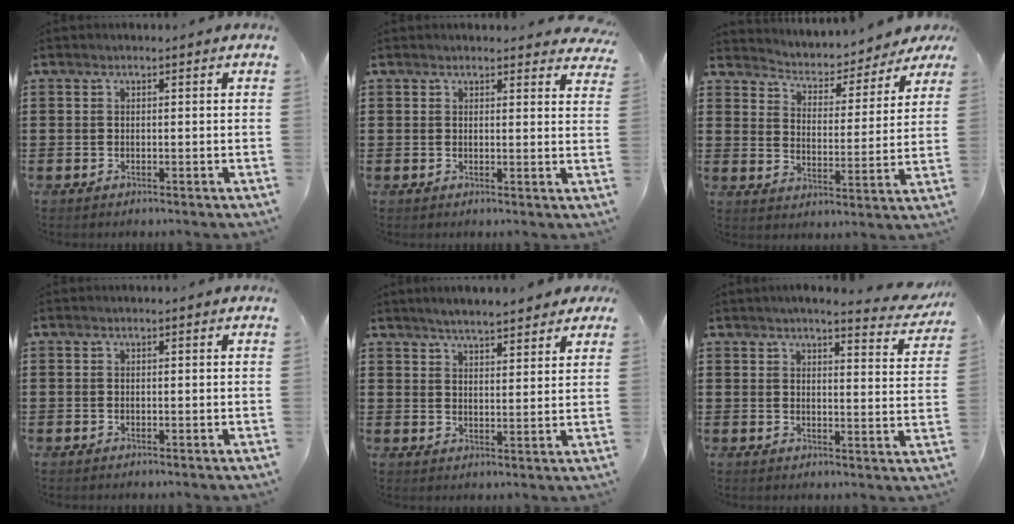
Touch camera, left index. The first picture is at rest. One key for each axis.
{"total": 1.9, "fx": 1.8, "fy": 0.3, "fz": 0.3, "tx": -0.003, "ty": -0.004, "tz": 0.033}
{"total": 2.8, "fx": 2.7, "fy": 0.4, "fz": 0.2, "tx": -0.026, "ty": -0.028, "tz": 0.036}
{"total": 0.0}
{"total": 3.9, "fx": 3.7, "fy": 0.4, "fz": 1.2, "tx": -0.037, "ty": -0.006, "tz": 0.065}
{"total": 3.9, "fx": 3.6, "fy": -0.1, "fz": 1.6, "tx": -0.038, "ty": -0.019, "tz": 0.060}